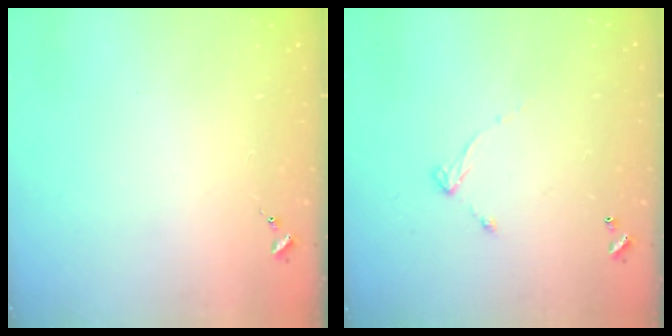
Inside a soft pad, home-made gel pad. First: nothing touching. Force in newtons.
{"total": 5.4, "press": 5.4, "slide": 0.3}